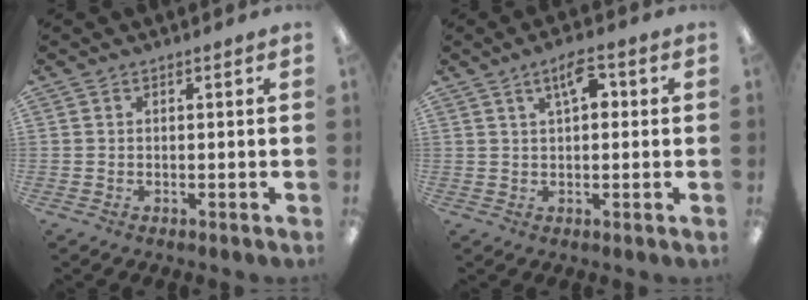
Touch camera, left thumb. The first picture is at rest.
{"total": 6.1, "force": [2.4, 2.6, 5.0], "torque": [-0.077, 0.000, 0.036]}